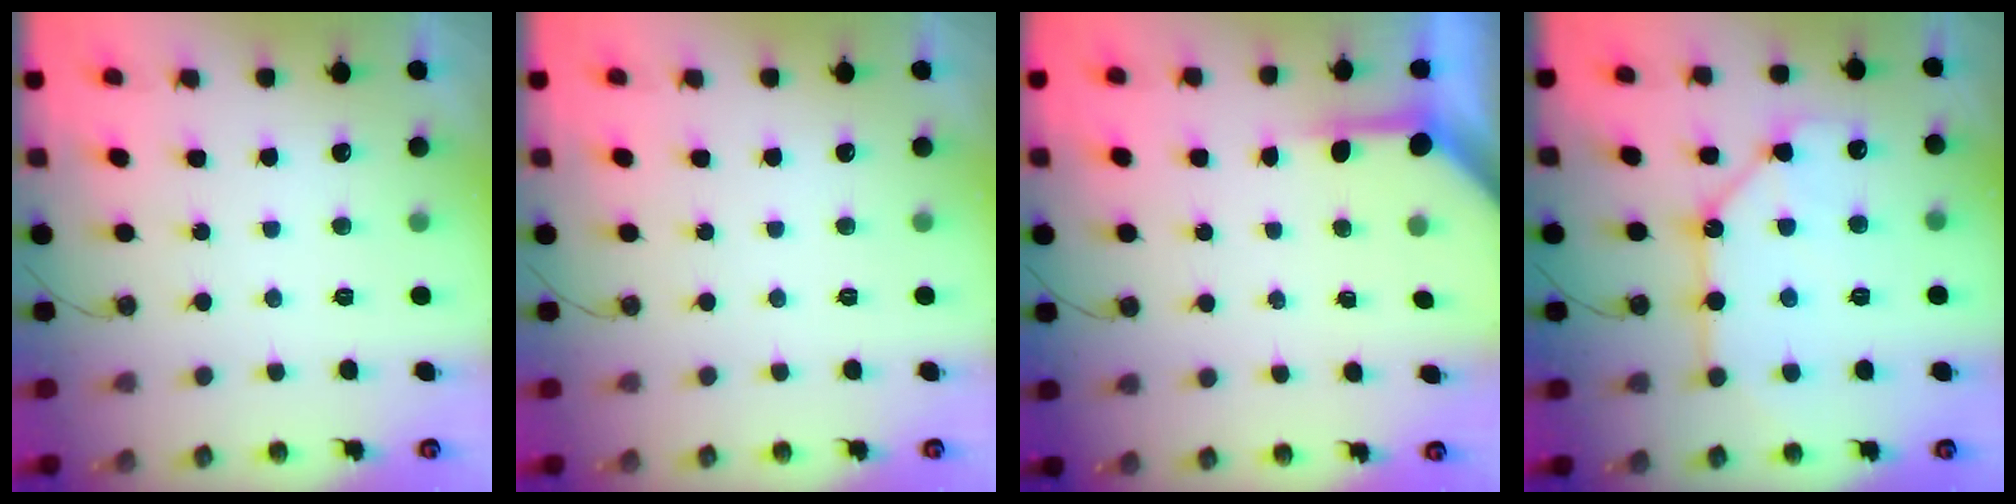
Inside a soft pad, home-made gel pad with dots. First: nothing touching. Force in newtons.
{"total": 0.0}
{"total": 3.9, "press": 3.9, "slide": 0.4}
{"total": 11.7, "press": 11.7, "slide": 0.9}